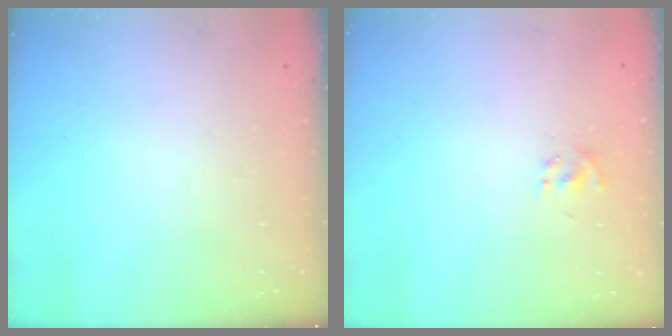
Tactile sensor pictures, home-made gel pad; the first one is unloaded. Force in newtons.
{"total": 2.5, "press": 2.4, "slide": 0.8}